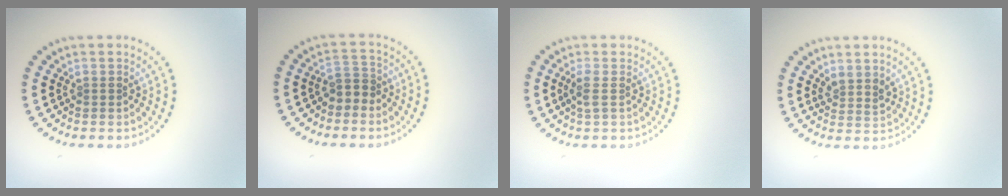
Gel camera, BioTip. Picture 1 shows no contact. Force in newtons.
{"total": 2.0, "press": 1.8, "slide": 0.9}
{"total": 1.3, "press": 1.1, "slide": 0.7}
{"total": 1.7, "press": 1.3, "slide": 1.0}